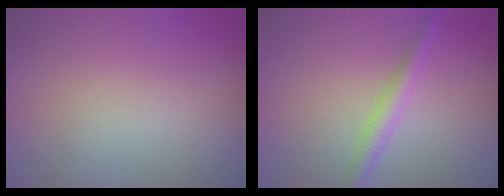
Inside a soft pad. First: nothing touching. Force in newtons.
{"total": 2.2, "press": 2.2, "slide": 0.1}